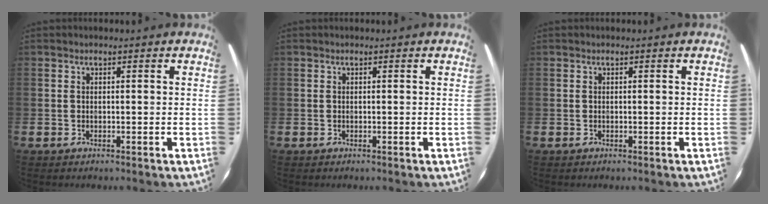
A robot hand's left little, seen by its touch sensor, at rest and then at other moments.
{"total": 0.0}
{"total": 0.0}